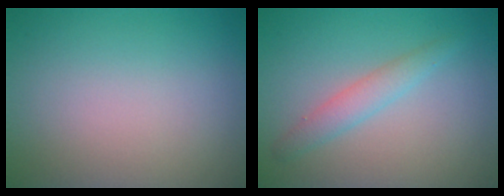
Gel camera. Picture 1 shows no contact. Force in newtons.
{"total": 2.9, "press": 2.9, "slide": 0.4}